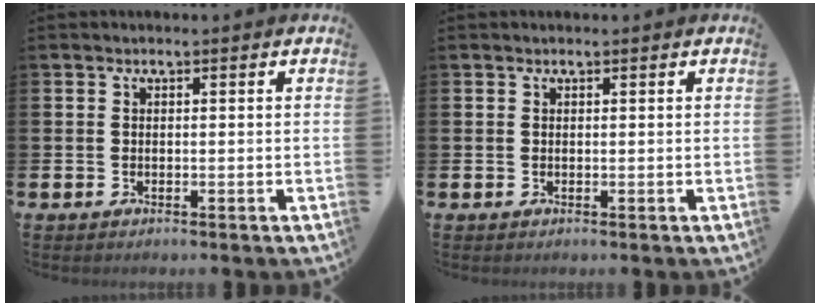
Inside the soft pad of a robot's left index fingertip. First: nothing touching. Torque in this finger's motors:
{"motor_torque": [-0.46, -1.67, -0.46, -0.04]}